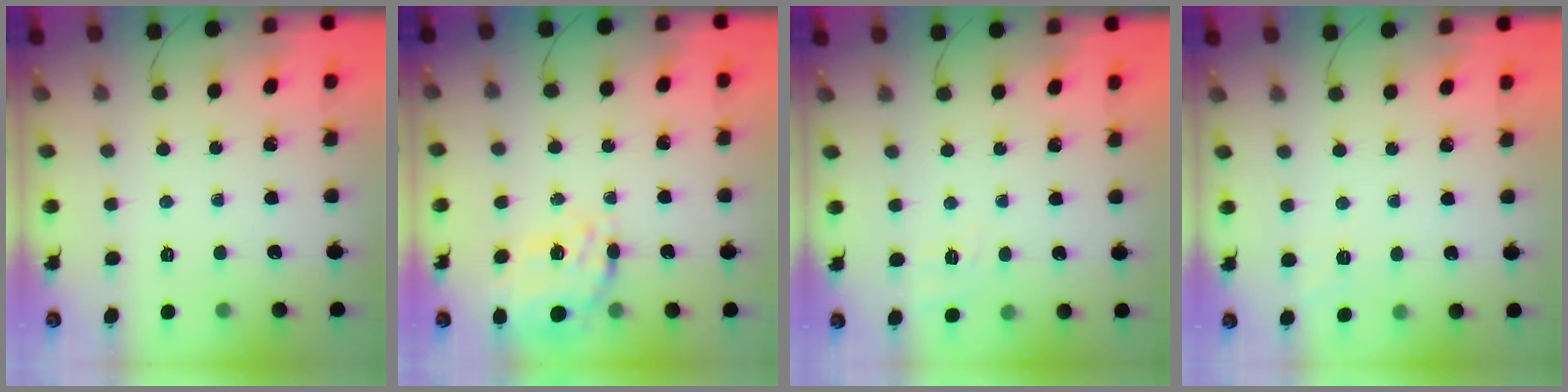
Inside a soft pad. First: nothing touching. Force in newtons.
{"total": 11.1, "press": 10.5, "slide": 3.6}
{"total": 5.4, "press": 4.9, "slide": 2.1}
{"total": 2.3, "press": 1.5, "slide": 1.7}